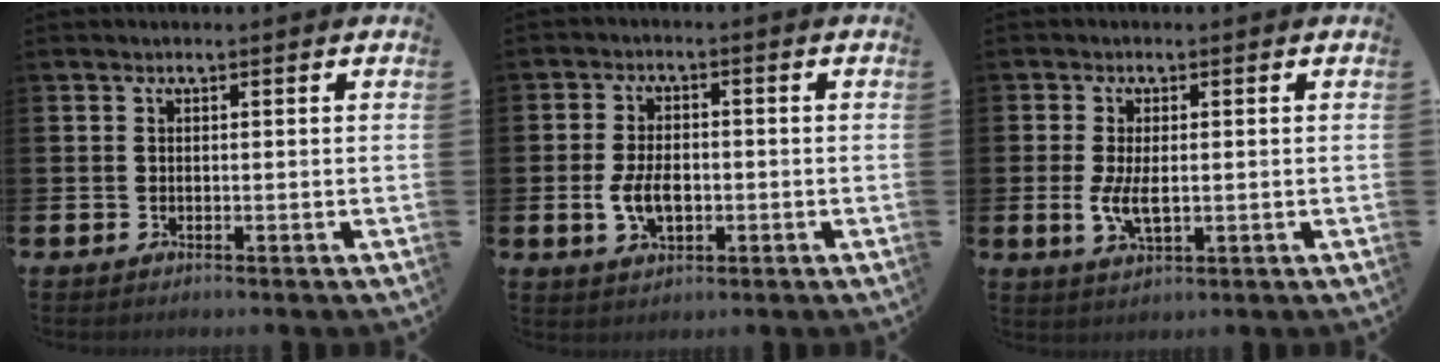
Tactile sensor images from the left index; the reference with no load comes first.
{"total": 4.9, "force": [-0.8, 3.0, 3.8], "torque": [-0.067, 0.001, -0.017]}
{"total": 4.1, "force": [-0.1, 1.9, 3.7], "torque": [-0.061, 0.001, -0.002]}